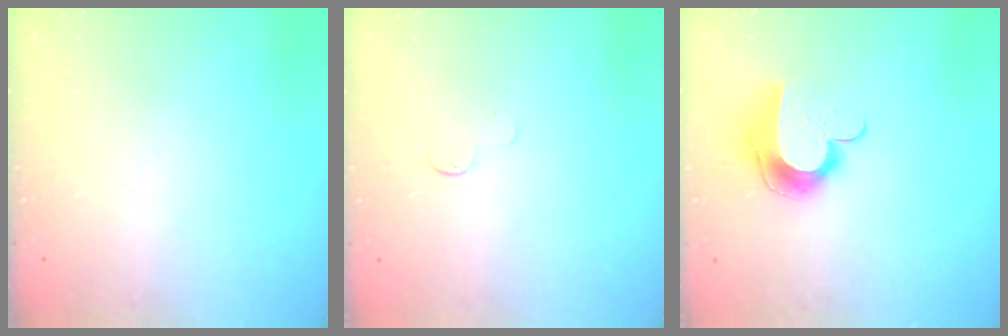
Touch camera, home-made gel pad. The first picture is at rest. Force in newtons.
{"total": 2.6, "press": 2.6, "slide": 0.3}
{"total": 10.2, "press": 10.2, "slide": 0.5}